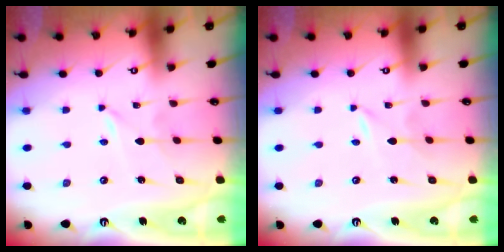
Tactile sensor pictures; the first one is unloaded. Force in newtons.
{"total": 0.0}